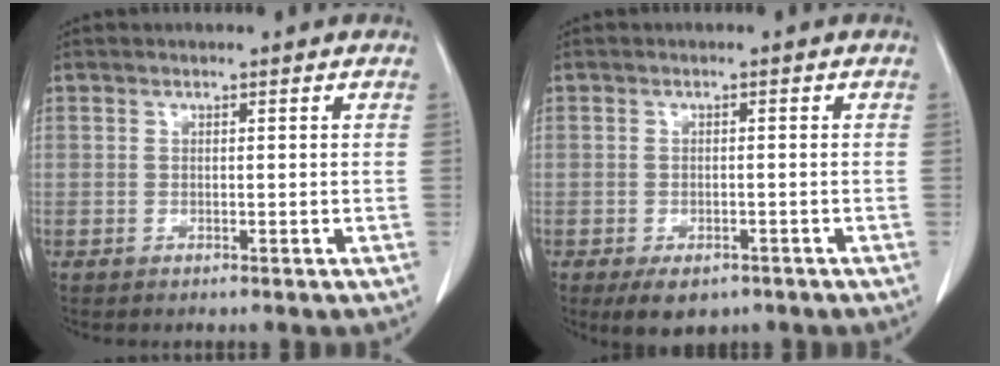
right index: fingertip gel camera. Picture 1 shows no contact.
{"total": 4.6, "force": [-3.0, 2.6, 2.4], "torque": [-0.034, -0.005, -0.038]}